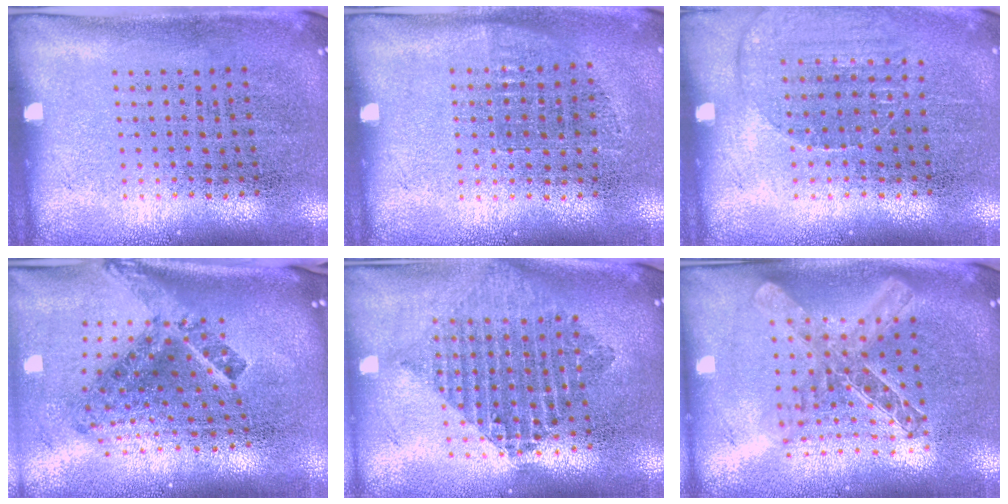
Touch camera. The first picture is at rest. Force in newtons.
{"total": 0.7, "press": 0.6, "slide": 0.3}
{"total": 1.2, "press": 1.2, "slide": 0.1}
{"total": 2.9, "press": 1.8, "slide": 2.3}
{"total": 2.1, "press": 1.7, "slide": 1.2}
{"total": 2.0, "press": 1.7, "slide": 1.1}